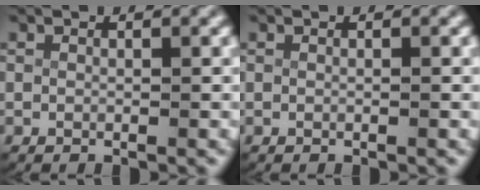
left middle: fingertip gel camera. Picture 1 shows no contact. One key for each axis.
{"total": 0.0}